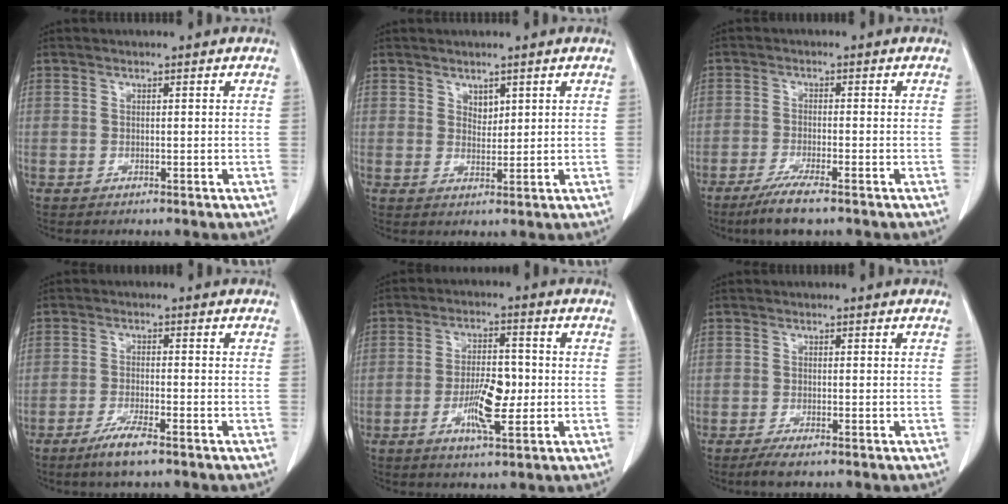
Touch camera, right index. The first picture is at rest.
{"total": 1.9, "force": [1.2, 1.2, 0.9], "torque": [-0.013, -0.003, 0.026]}
{"total": 6.0, "force": [-4.3, 0.2, 4.2], "torque": [-0.075, -0.015, -0.072]}
{"total": 4.7, "force": [-3.2, 0.2, 3.4], "torque": [-0.069, -0.009, -0.061]}
{"total": 7.6, "force": [-1.6, 2.2, 7.1], "torque": [-0.130, 0.004, -0.024]}
{"total": 2.3, "force": [-1.7, 0.2, 1.6], "torque": [-0.029, -0.006, -0.030]}